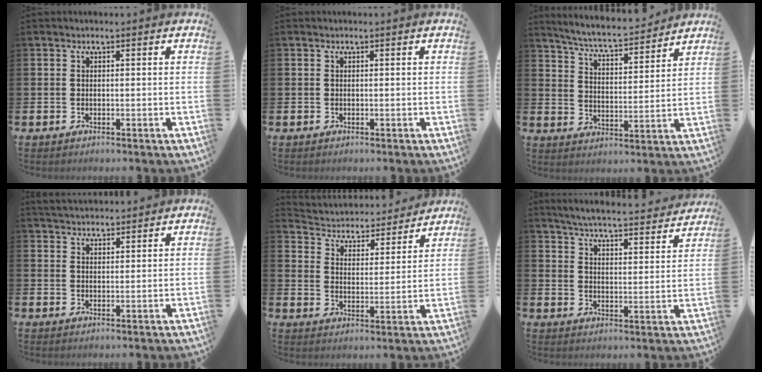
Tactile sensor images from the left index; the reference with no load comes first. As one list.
[{"total": 0.0}, {"total": 6.2, "force": [6.0, 0.5, 1.7], "torque": [-0.060, -0.043, 0.102]}, {"total": 3.7, "force": [3.7, 0.6, 0.3], "torque": [-0.014, -0.015, 0.069]}, {"total": 4.1, "force": [3.9, 1.4, 0.3], "torque": [-0.036, -0.036, 0.059]}, {"total": 5.6, "force": [5.5, 0.3, 1.4], "torque": [-0.044, -0.043, 0.092]}]